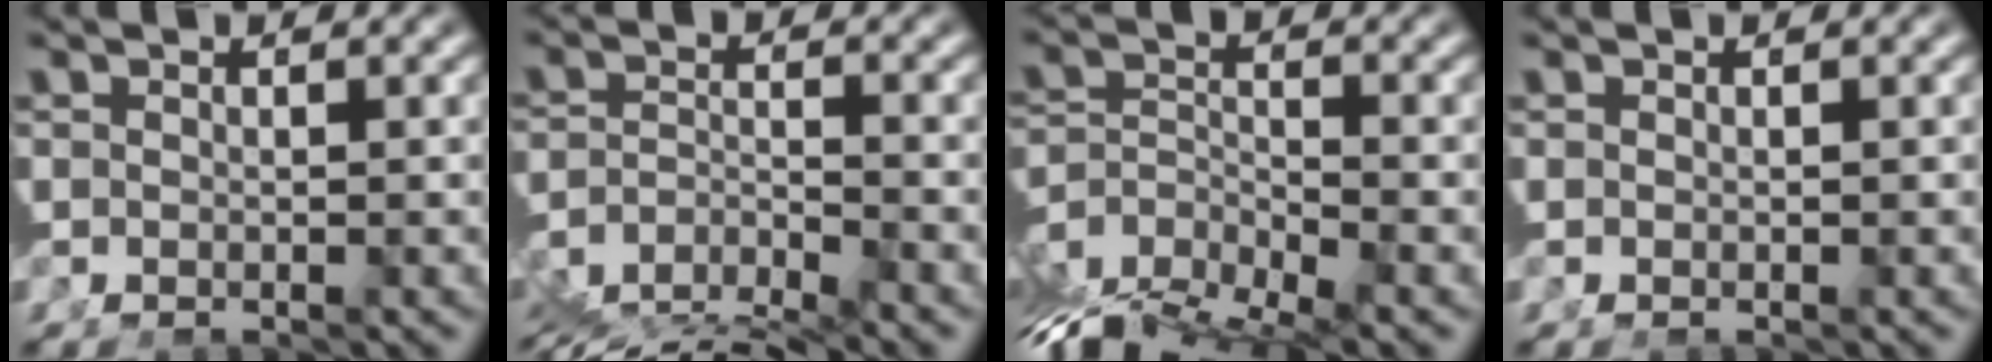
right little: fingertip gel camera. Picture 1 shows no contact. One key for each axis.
{"total": 8.4, "fx": -5.8, "fy": 4.5, "fz": 4.2, "tx": -0.081, "ty": -0.047, "tz": -0.075}
{"total": 9.4, "fx": -4.5, "fy": 6.2, "fz": 5.6, "tx": -0.126, "ty": -0.059, "tz": -0.057}
{"total": 0.0}